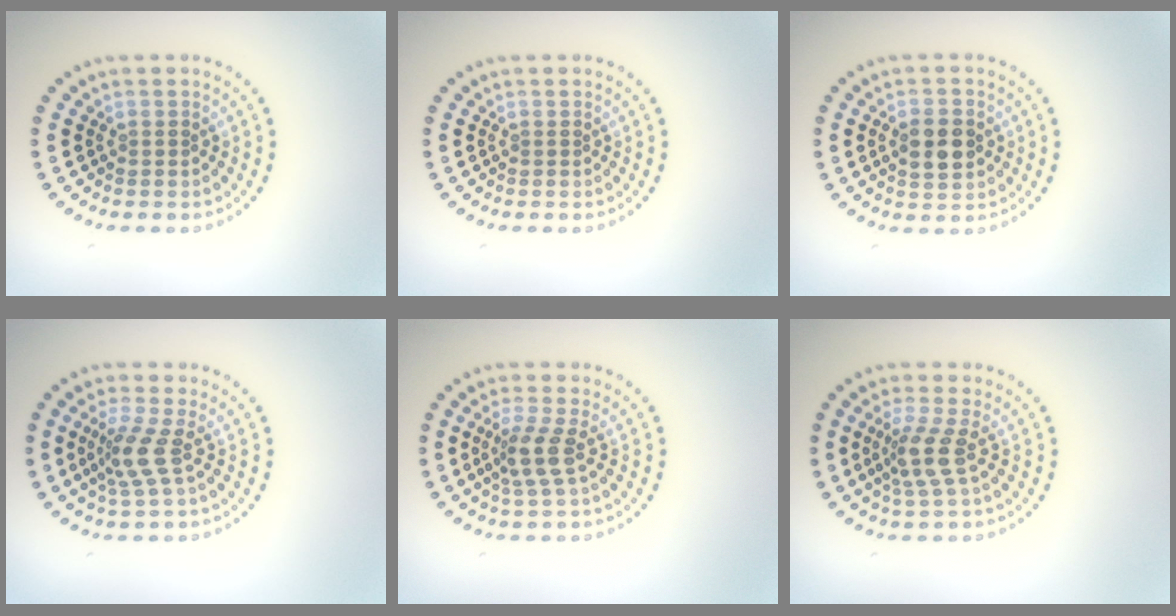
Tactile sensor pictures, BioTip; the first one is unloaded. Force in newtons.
{"total": 0.0}
{"total": 3.6, "press": 3.6, "slide": 0.2}
{"total": 2.9, "press": 2.1, "slide": 2.0}
{"total": 2.8, "press": 2.2, "slide": 1.8}
{"total": 2.8, "press": 2.2, "slide": 1.8}